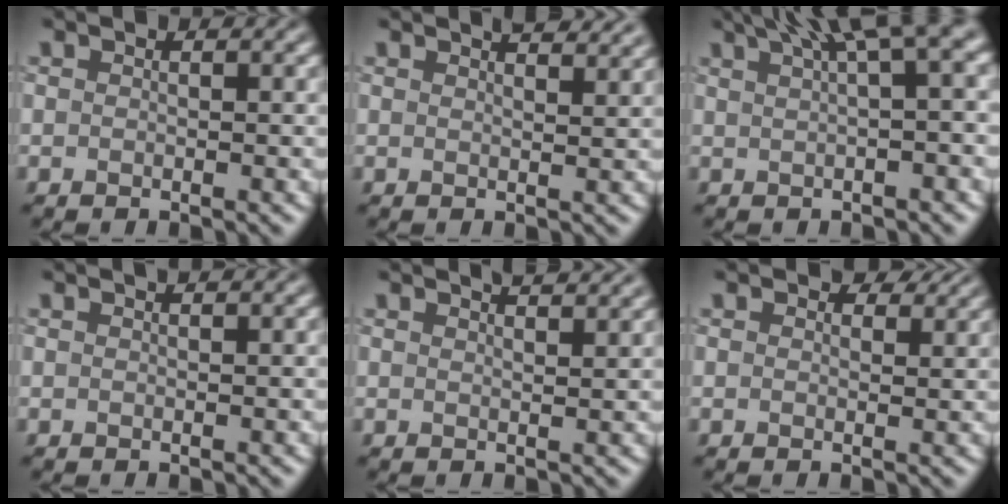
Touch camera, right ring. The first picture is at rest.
{"total": 3.0, "force": [2.5, 0.8, 1.4], "torque": [-0.004, 0.009, 0.023]}
{"total": 8.1, "force": [4.3, 2.4, 6.5], "torque": [-0.054, 0.035, 0.049]}
{"total": 0.7, "force": [0.6, 0.1, 0.3], "torque": [-0.003, 0.001, 0.007]}
{"total": 3.1, "force": [2.5, 1.0, 1.6], "torque": [0.005, 0.013, 0.012]}
{"total": 1.9, "force": [1.5, 0.9, 0.8], "torque": [-0.011, -0.005, 0.017]}